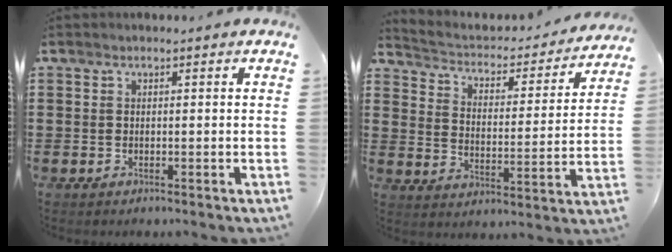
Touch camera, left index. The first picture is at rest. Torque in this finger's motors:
{"motor_torque": [-0.05, 0.14, 0.16, 0.06]}